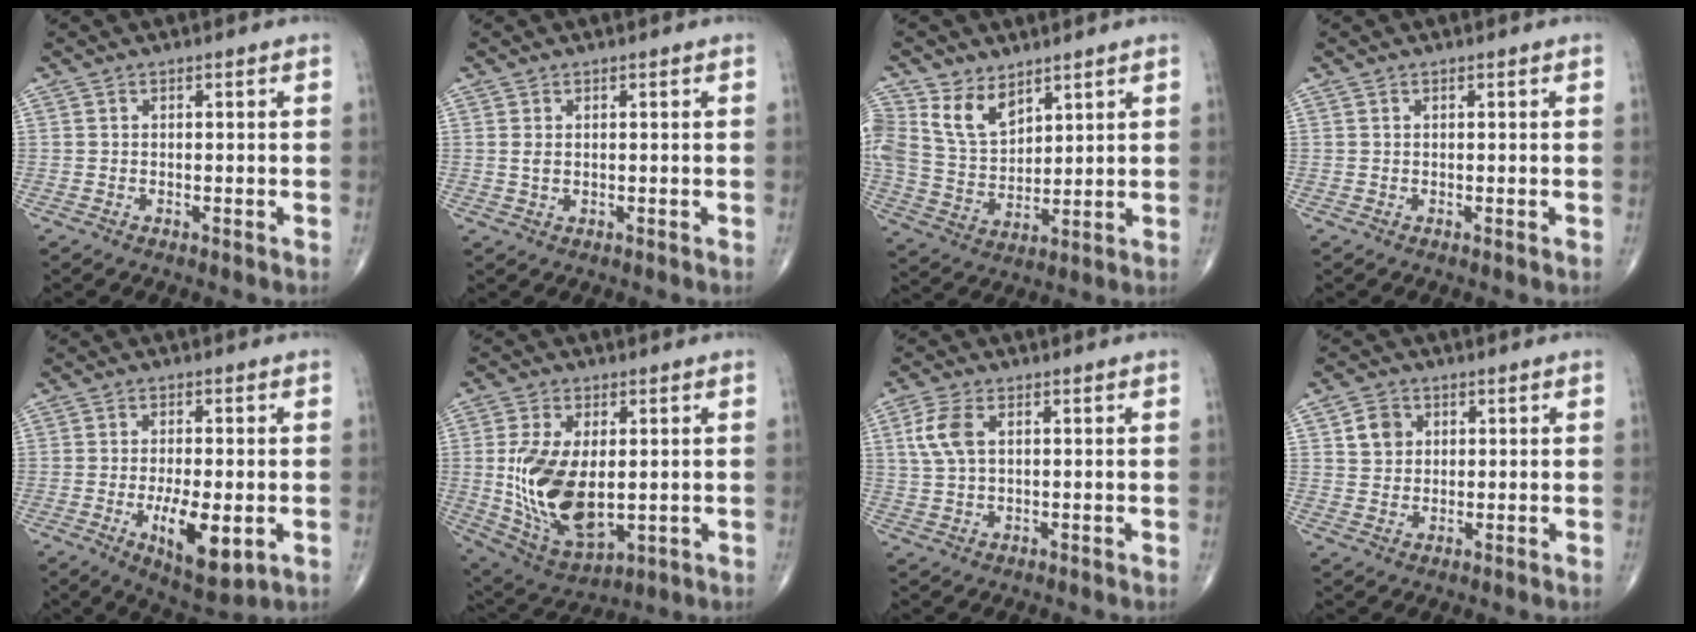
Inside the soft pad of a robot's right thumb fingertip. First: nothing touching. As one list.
[{"total": 1.3, "force": [0.3, 0.7, 1.0], "torque": [-0.021, -0.002, 0.011]}, {"total": 10.1, "force": [6.0, 6.3, 5.3], "torque": [-0.082, -0.030, 0.129]}, {"total": 0.0}, {"total": 10.4, "force": [-2.8, 3.9, 9.2], "torque": [-0.142, -0.016, -0.039]}, {"total": 17.0, "force": [0.1, 9.3, 14.3], "torque": [-0.269, -0.014, 0.025]}, {"total": 5.6, "force": [1.5, 3.1, 4.5], "torque": [-0.109, 0.009, 0.030]}, {"total": 4.6, "force": [1.5, 4.0, 1.9], "torque": [-0.012, -0.004, 0.024]}]